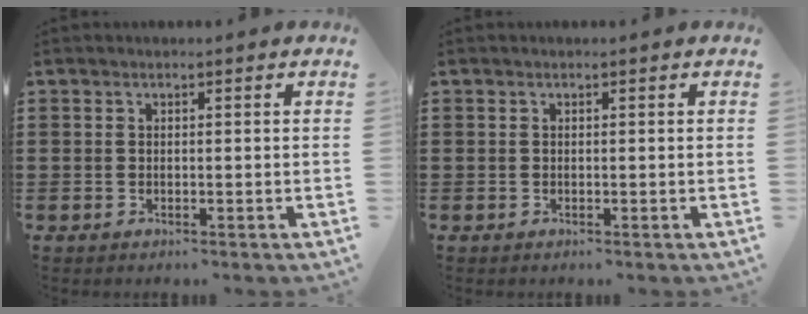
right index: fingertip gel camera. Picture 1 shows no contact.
{"total": 0.0}